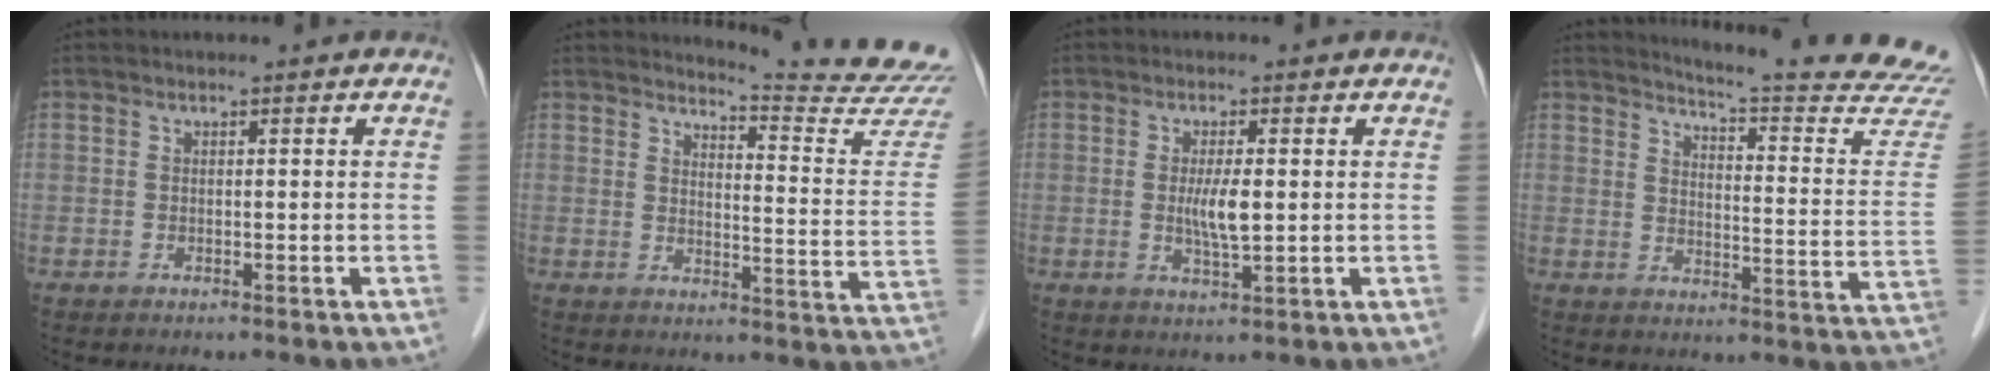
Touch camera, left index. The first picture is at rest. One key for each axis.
{"total": 14.4, "fx": 14.2, "fy": -1.8, "fz": 0.8, "tx": -0.010, "ty": -0.133, "tz": 0.151}
{"total": 4.0, "fx": 0.1, "fy": 0.7, "fz": 3.9, "tx": -0.076, "ty": -0.007, "tz": 0.004}
{"total": 20.2, "fx": 19.6, "fy": -1.1, "fz": 4.9, "tx": -0.070, "ty": -0.145, "tz": 0.220}